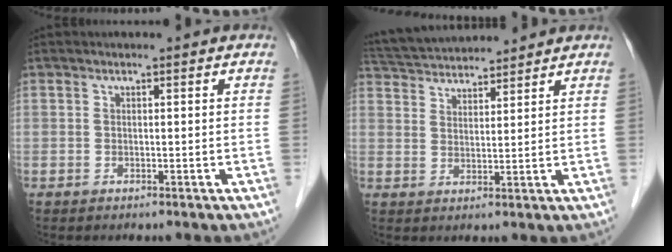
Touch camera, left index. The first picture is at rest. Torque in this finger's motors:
{"motor_torque": [-0.43, -0.80, 0.14, 0.05]}